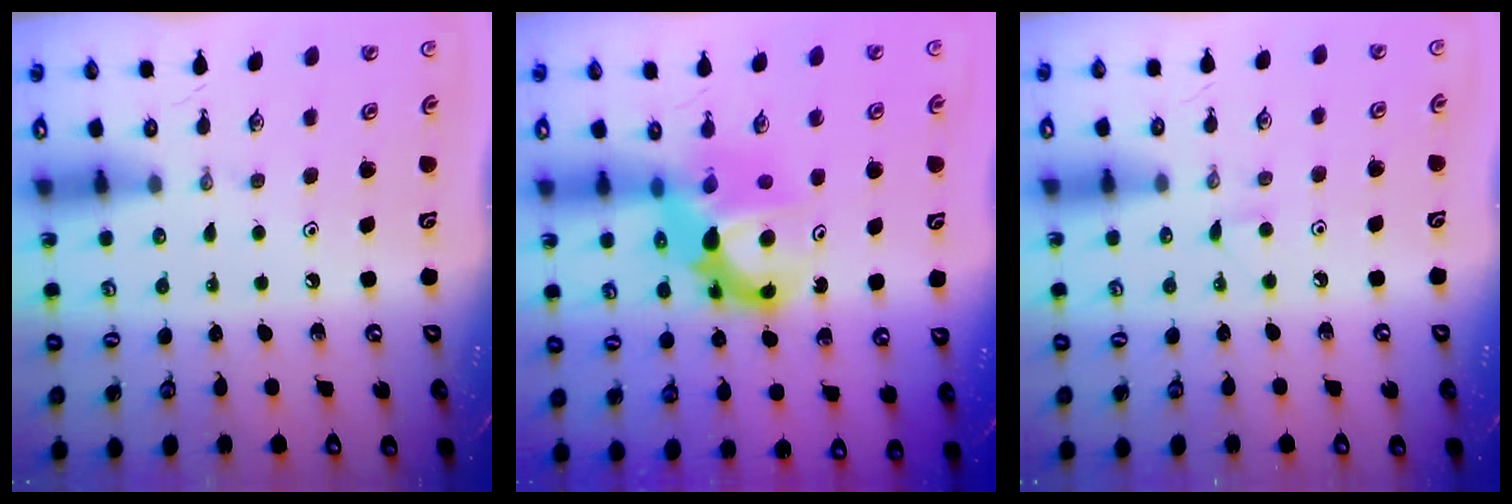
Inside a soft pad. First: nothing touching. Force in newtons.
{"total": 9.7, "press": 9.7, "slide": 0.8}
{"total": 3.5, "press": 3.5, "slide": 0.3}